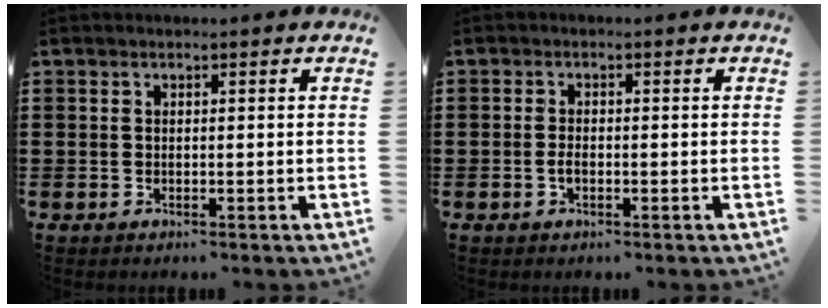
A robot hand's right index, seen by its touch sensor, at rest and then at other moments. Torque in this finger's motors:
{"motor_torque": [0.73, 0.73, 0.10, 0.01]}